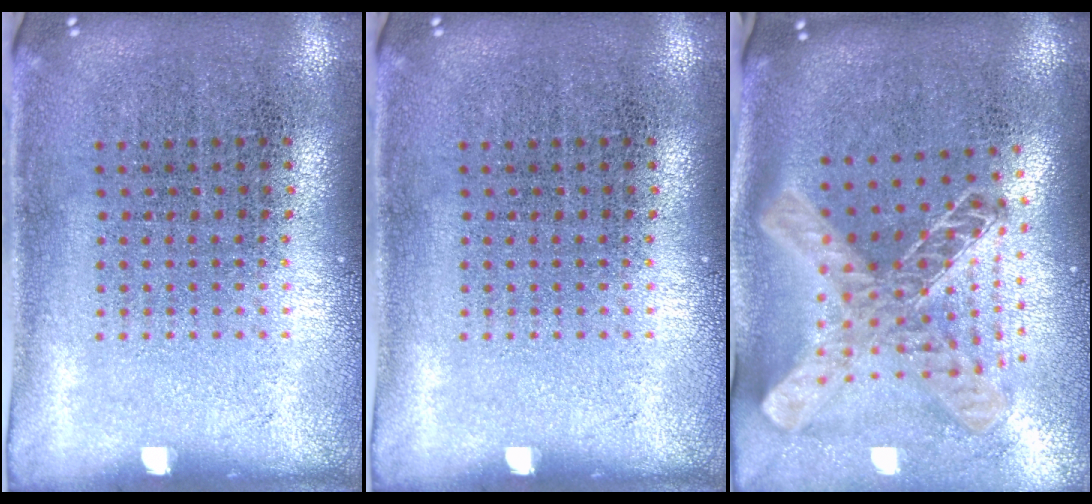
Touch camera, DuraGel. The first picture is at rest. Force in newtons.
{"total": 0.0}
{"total": 2.1, "press": 1.6, "slide": 1.3}